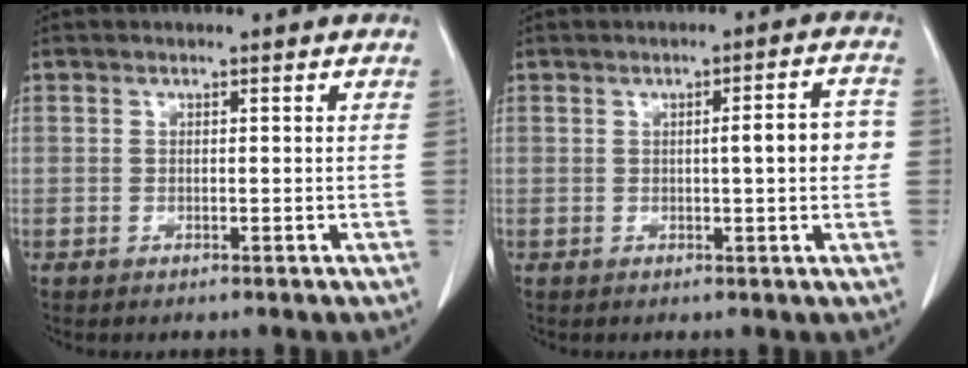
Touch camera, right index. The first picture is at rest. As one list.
[{"total": 5.2, "force": [0.0, 0.7, 5.2], "torque": [-0.068, 0.014, -0.002]}]